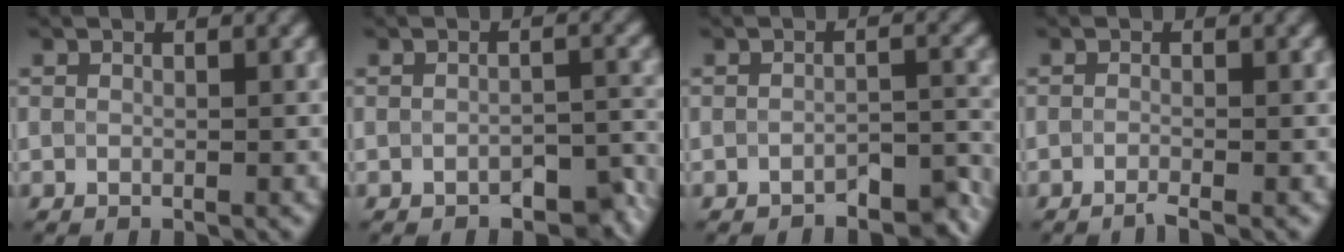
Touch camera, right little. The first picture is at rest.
{"total": 3.9, "force": [-3.3, 1.4, 1.5], "torque": [-0.016, 0.000, -0.042]}
{"total": 3.8, "force": [-3.7, 0.7, 0.7], "torque": [-0.008, 0.001, -0.048]}
{"total": 1.5, "force": [-1.4, -0.2, 0.1], "torque": [0.001, -0.006, -0.028]}